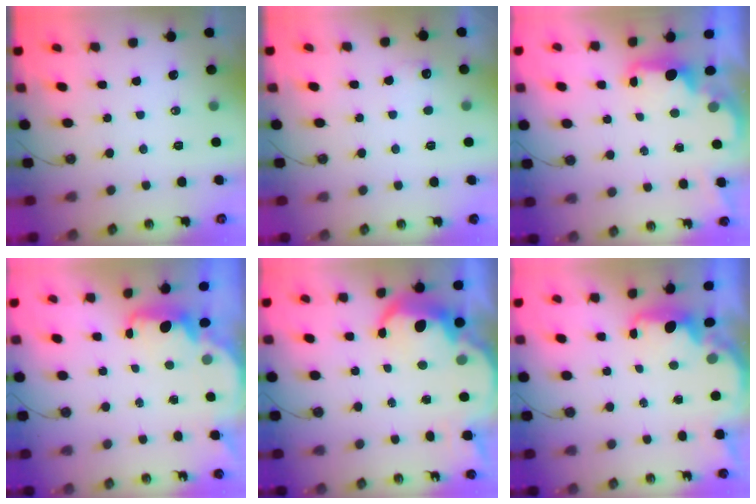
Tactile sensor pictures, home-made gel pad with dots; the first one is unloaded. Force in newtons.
{"total": 5.3, "press": 5.1, "slide": 1.2}
{"total": 2.0, "press": 1.9, "slide": 0.7}
{"total": 2.4, "press": 2.3, "slide": 0.6}
{"total": 9.0, "press": 9.0, "slide": 0.4}
{"total": 2.3, "press": 2.1, "slide": 0.9}